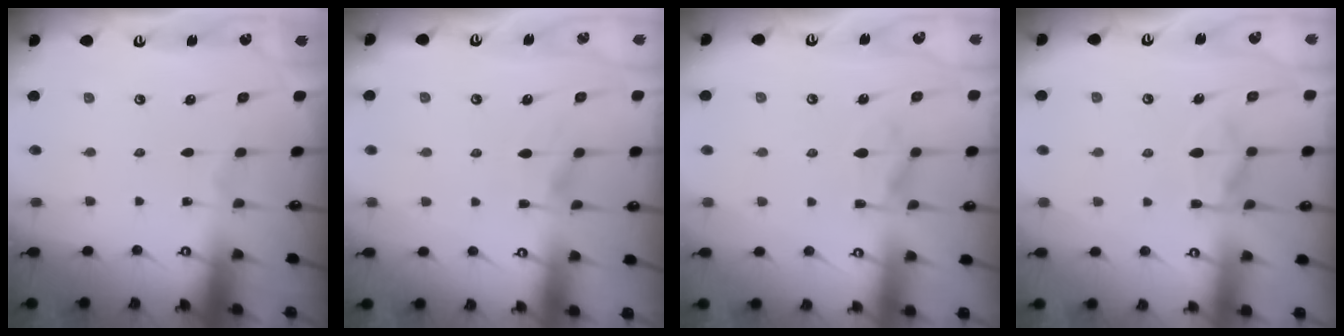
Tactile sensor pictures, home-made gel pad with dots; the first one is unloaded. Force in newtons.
{"total": 1.2, "press": 0.7, "slide": 0.9}
{"total": 1.7, "press": 1.1, "slide": 1.3}
{"total": 5.1, "press": 4.9, "slide": 1.4}